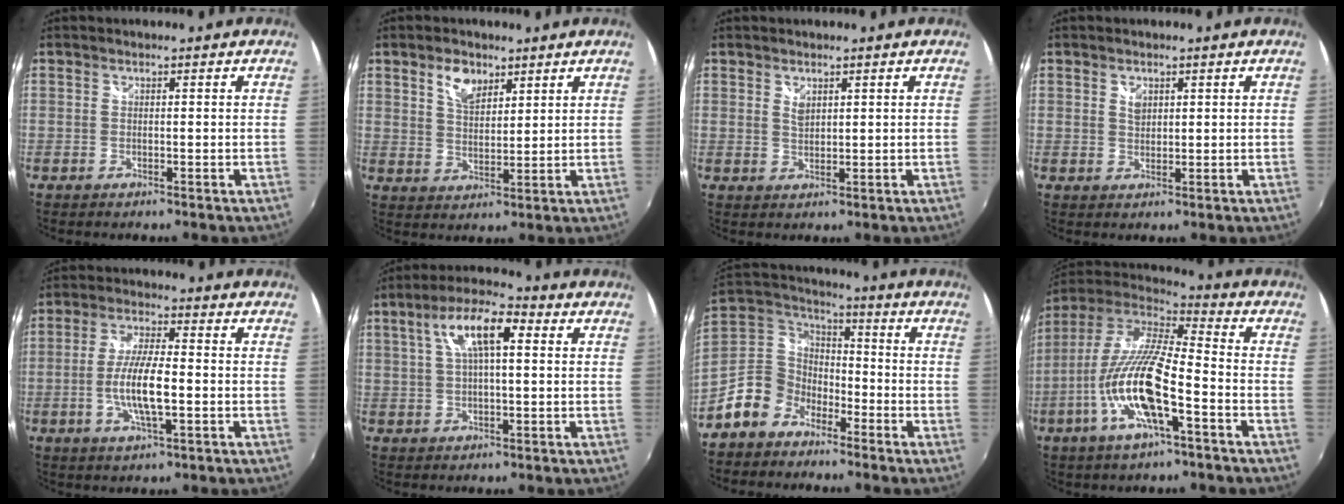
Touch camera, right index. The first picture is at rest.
{"total": 5.6, "force": [3.4, 3.1, 3.3], "torque": [-0.052, 0.006, 0.062]}
{"total": 2.1, "force": [1.2, 1.2, 1.3], "torque": [-0.018, -0.001, 0.021]}
{"total": 2.2, "force": [0.9, 1.5, 1.3], "torque": [-0.018, 0.002, 0.016]}
{"total": 9.4, "force": [-2.1, 2.1, 8.9], "torque": [-0.174, -0.002, -0.039]}
{"total": 10.1, "force": [3.0, 3.5, 9.0], "torque": [-0.164, 0.025, 0.050]}
{"total": 11.9, "force": [-7.8, 8.2, 3.8], "torque": [-0.102, 0.030, -0.153]}
{"total": 17.8, "force": [-6.7, 3.8, 16.1], "torque": [-0.309, -0.019, -0.132]}